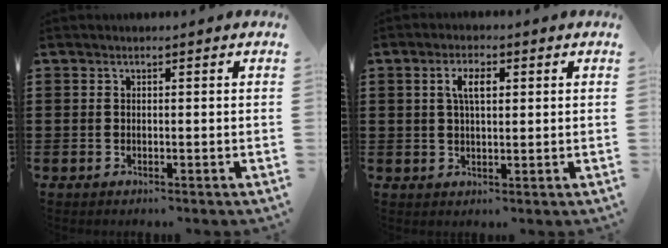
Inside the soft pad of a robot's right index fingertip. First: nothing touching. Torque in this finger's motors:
{"motor_torque": [0.27, -0.05, 0.10, 0.09]}